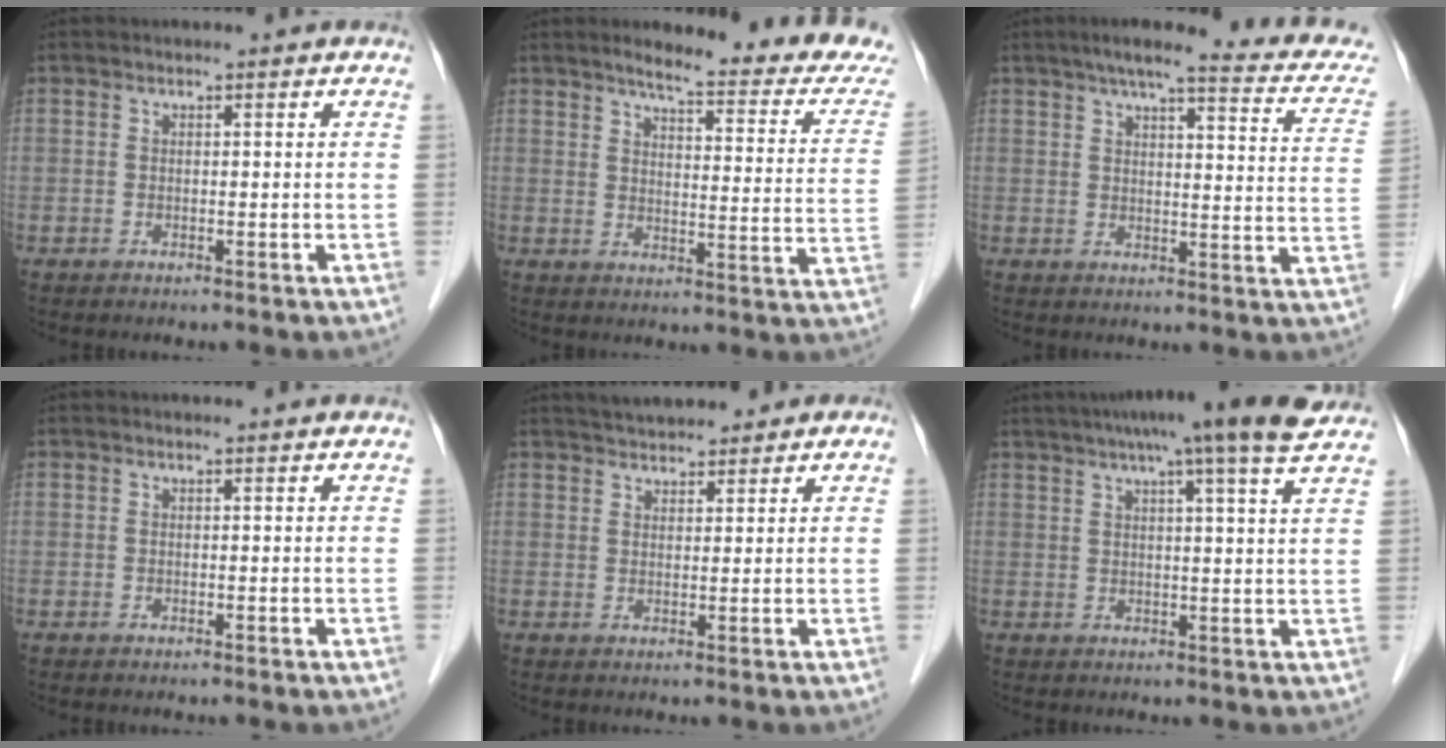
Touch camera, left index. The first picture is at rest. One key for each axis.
{"total": 17.8, "fx": 16.0, "fy": 1.7, "fz": 7.6, "tx": -0.084, "ty": -0.050, "tz": 0.180}
{"total": 18.5, "fx": 15.7, "fy": 2.5, "fz": 9.6, "tx": -0.118, "ty": -0.001, "tz": 0.177}
{"total": 0.0}
{"total": 5.9, "fx": 5.2, "fy": 2.1, "fz": 2.0, "tx": -0.024, "ty": 0.028, "tz": 0.080}
{"total": 13.2, "fx": 10.2, "fy": -0.7, "fz": 8.4, "tx": -0.133, "ty": 0.027, "tz": 0.120}